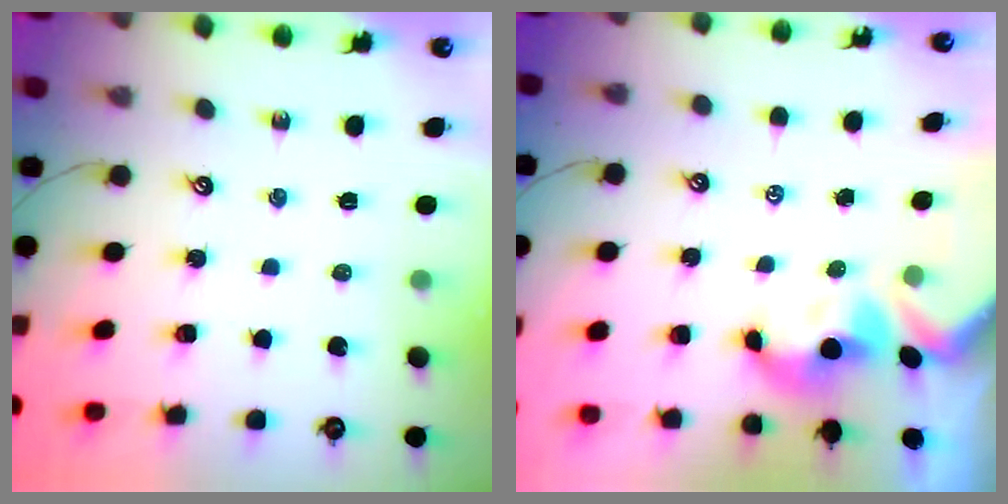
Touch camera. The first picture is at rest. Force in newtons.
{"total": 2.2, "press": 2.1, "slide": 0.7}